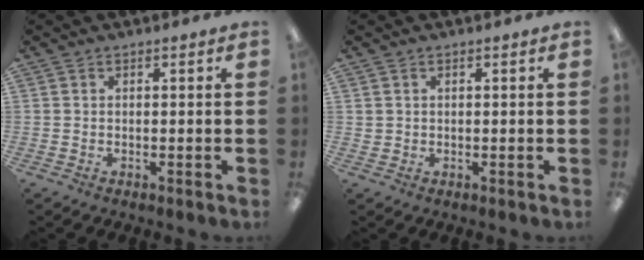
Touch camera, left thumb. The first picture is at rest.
{"total": 1.0, "force": [0.5, 0.9, 0.0], "torque": [-0.002, 0.002, 0.009]}